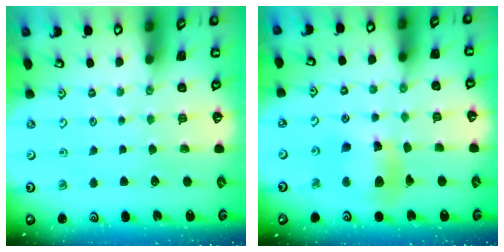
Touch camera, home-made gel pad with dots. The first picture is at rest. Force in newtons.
{"total": 12.0, "press": 11.9, "slide": 1.5}